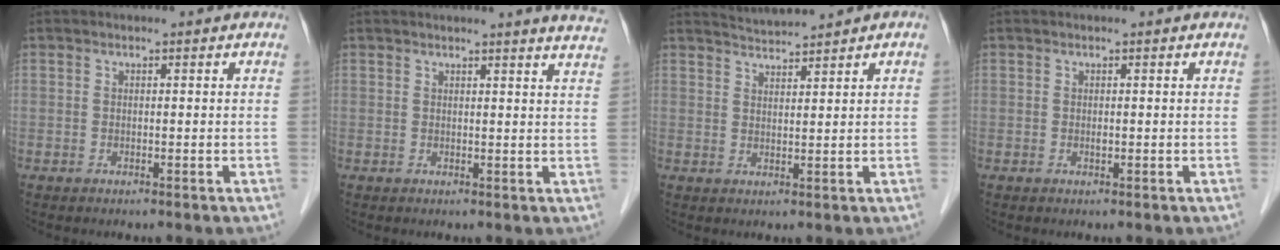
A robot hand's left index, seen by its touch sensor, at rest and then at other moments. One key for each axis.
{"total": 7.7, "fx": 7.2, "fy": -0.7, "fz": 2.6, "tx": -0.026, "ty": -0.027, "tz": 0.056}
{"total": 2.9, "fx": 2.8, "fy": -0.7, "fz": 0.0, "tx": -0.003, "ty": 0.010, "tz": 0.056}
{"total": 0.0}